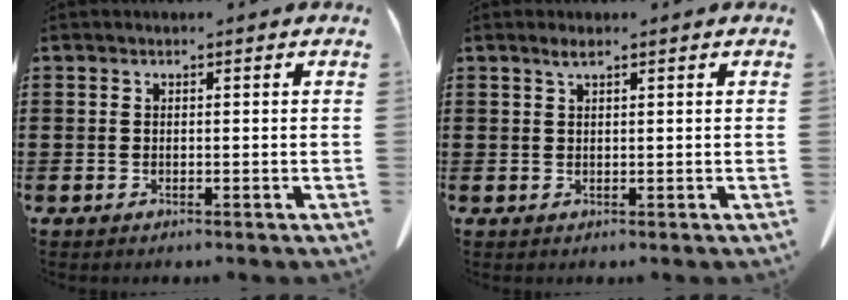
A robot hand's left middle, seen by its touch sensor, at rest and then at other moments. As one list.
[{"total": 1.4, "force": [0.8, 0.1, 1.1], "torque": [-0.023, -0.001, 0.016]}]